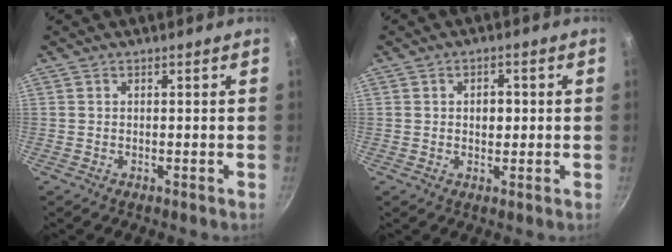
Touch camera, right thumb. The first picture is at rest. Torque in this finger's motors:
{"motor_torque": [-0.10, 0.07, 0.16, -0.04, 0.08]}